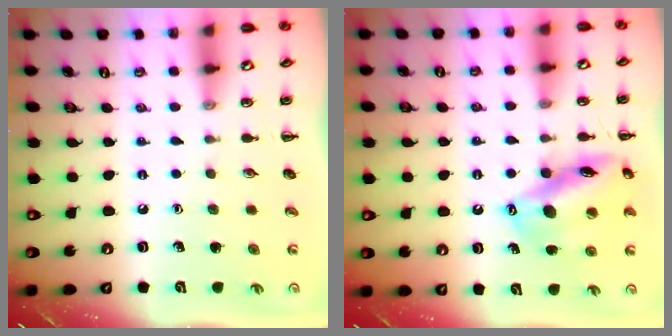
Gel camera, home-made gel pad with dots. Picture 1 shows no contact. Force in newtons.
{"total": 15.1, "press": 14.7, "slide": 3.4}